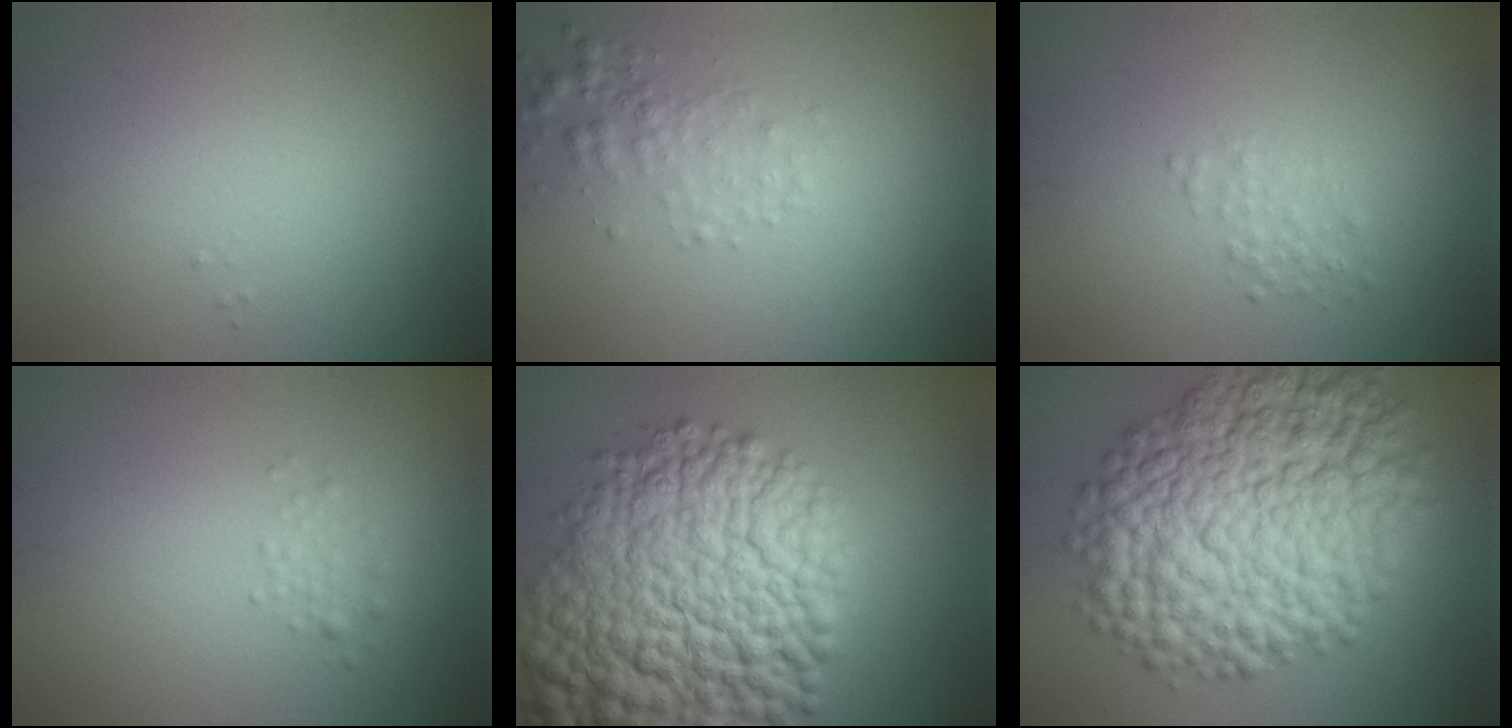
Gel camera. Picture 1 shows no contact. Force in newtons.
{"total": 2.1, "press": 2.1, "slide": 0.1}
{"total": 1.3, "press": 1.3, "slide": 0.0}
{"total": 1.0, "press": 1.0, "slide": 0.0}
{"total": 15.7, "press": 15.7, "slide": 0.7}
{"total": 14.2, "press": 14.2, "slide": 0.2}